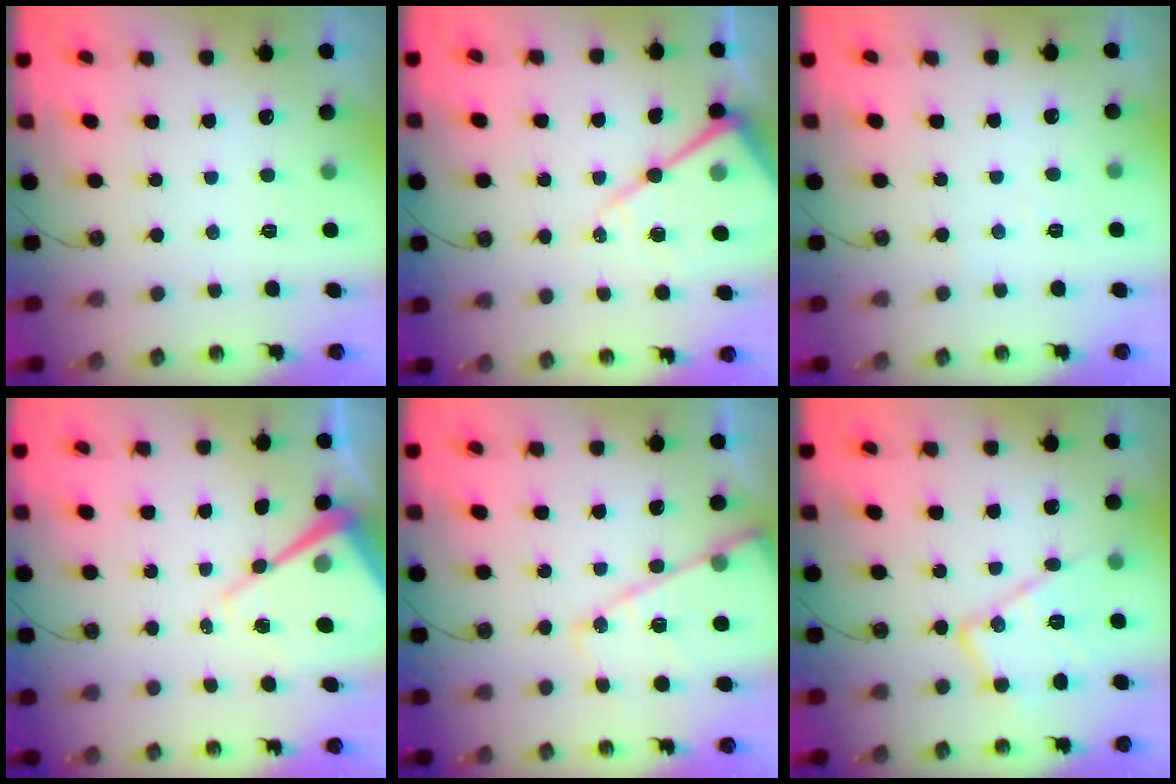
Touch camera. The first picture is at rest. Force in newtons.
{"total": 15.8, "press": 15.7, "slide": 1.5}
{"total": 5.1, "press": 5.0, "slide": 0.6}
{"total": 12.8, "press": 12.8, "slide": 1.3}
{"total": 14.3, "press": 14.2, "slide": 1.4}
{"total": 14.4, "press": 14.4, "slide": 0.8}